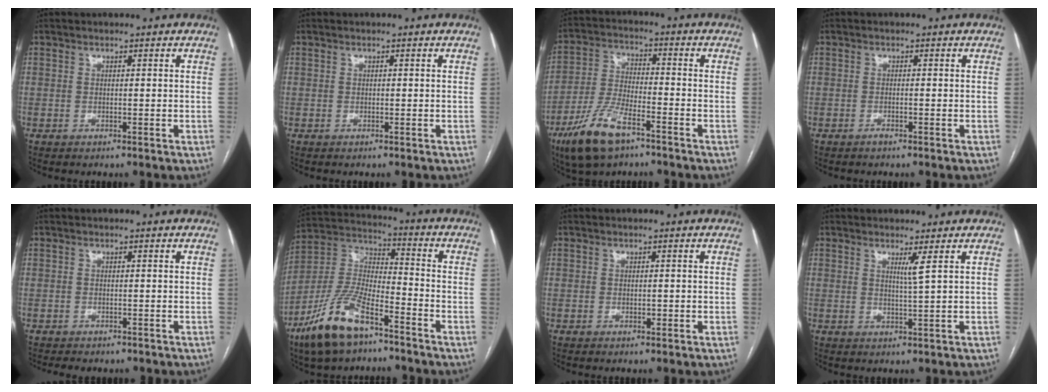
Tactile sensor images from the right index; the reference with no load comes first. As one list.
[{"total": 0.0}, {"total": 11.1, "force": [-6.9, 3.4, 8.0], "torque": [-0.170, -0.010, -0.127]}, {"total": 0.8, "force": [-0.5, 0.0, 0.6], "torque": [-0.013, -0.001, -0.009]}, {"total": 4.3, "force": [-3.6, 2.0, 1.5], "torque": [-0.017, -0.003, -0.040]}, {"total": 14.4, "force": [-9.4, 4.3, 10.1], "torque": [-0.214, -0.005, -0.177]}, {"total": 0.7, "force": [-0.1, 0.4, 0.6], "torque": [-0.008, 0.000, -0.001]}, {"total": 2.0, "force": [1.0, -0.8, 1.6], "torque": [-0.033, -0.014, 0.021]}]